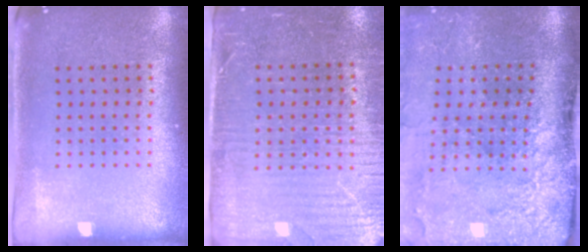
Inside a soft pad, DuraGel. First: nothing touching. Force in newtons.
{"total": 3.5, "press": 3.1, "slide": 1.5}
{"total": 4.7, "press": 3.6, "slide": 3.0}